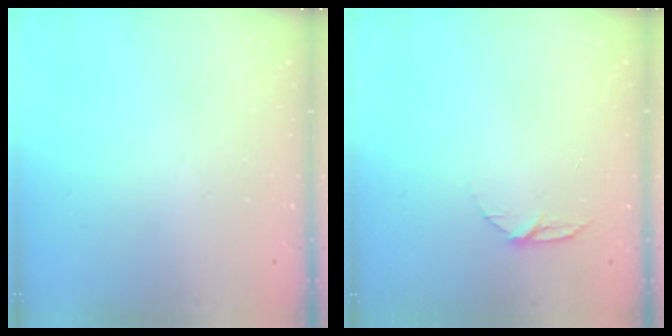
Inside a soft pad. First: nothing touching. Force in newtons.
{"total": 4.8, "press": 4.8, "slide": 0.6}